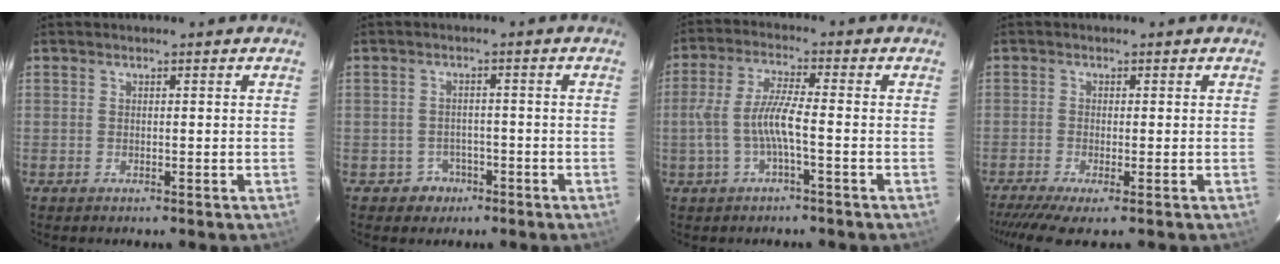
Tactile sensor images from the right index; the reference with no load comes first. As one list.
[{"total": 3.9, "force": [-2.1, 3.3, 0.0], "torque": [-0.012, 0.015, -0.026]}, {"total": 7.1, "force": [-2.0, 0.6, 6.7], "torque": [-0.147, 0.004, -0.033]}, {"total": 5.1, "force": [-3.8, -0.3, 3.5], "torque": [-0.085, -0.023, -0.071]}]